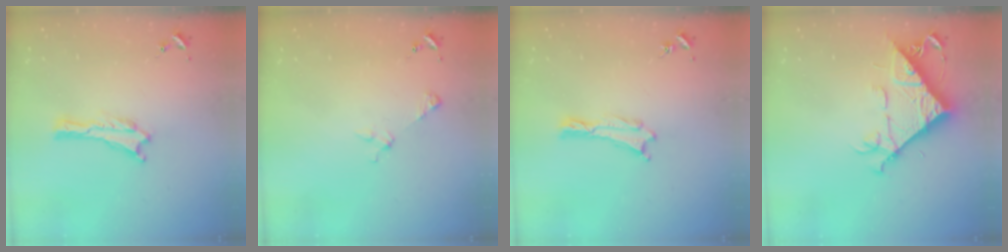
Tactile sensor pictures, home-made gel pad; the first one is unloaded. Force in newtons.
{"total": 2.9, "press": 2.9, "slide": 0.3}
{"total": 0.0}
{"total": 9.8, "press": 9.7, "slide": 1.2}